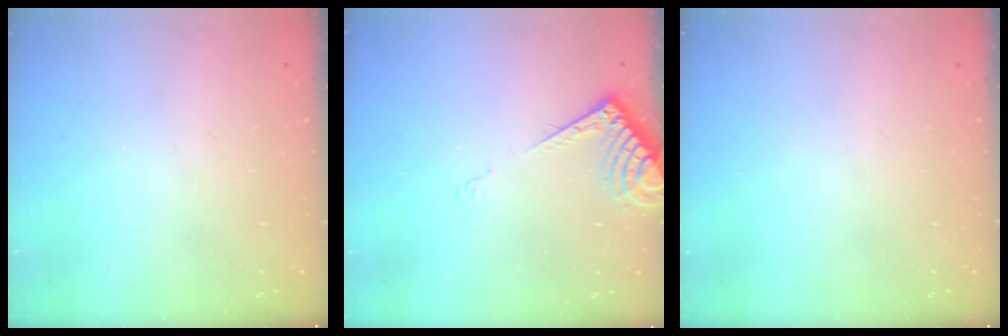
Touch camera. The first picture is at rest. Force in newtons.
{"total": 7.0, "press": 7.0, "slide": 0.6}
{"total": 0.0}